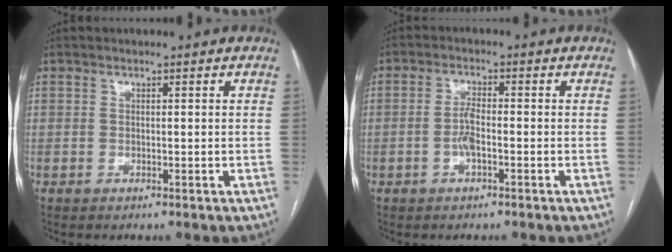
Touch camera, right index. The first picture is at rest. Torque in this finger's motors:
{"motor_torque": [0.81, 0.10, 0.36, 0.08]}